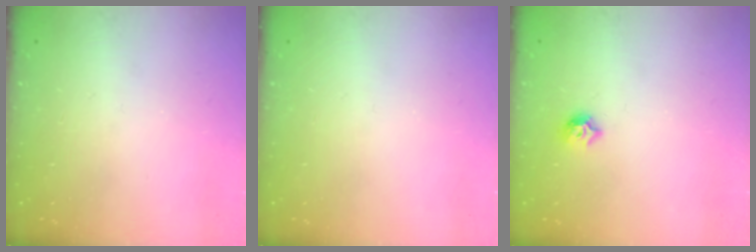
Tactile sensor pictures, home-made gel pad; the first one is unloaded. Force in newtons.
{"total": 0.0}
{"total": 6.3, "press": 6.3, "slide": 0.8}